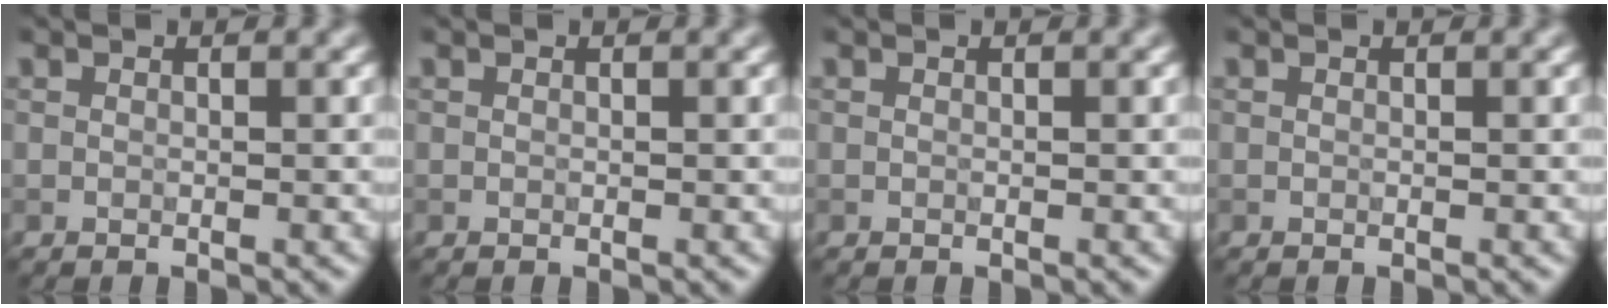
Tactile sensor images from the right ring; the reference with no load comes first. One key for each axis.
{"total": 0.0}
{"total": 0.0}
{"total": 0.0}